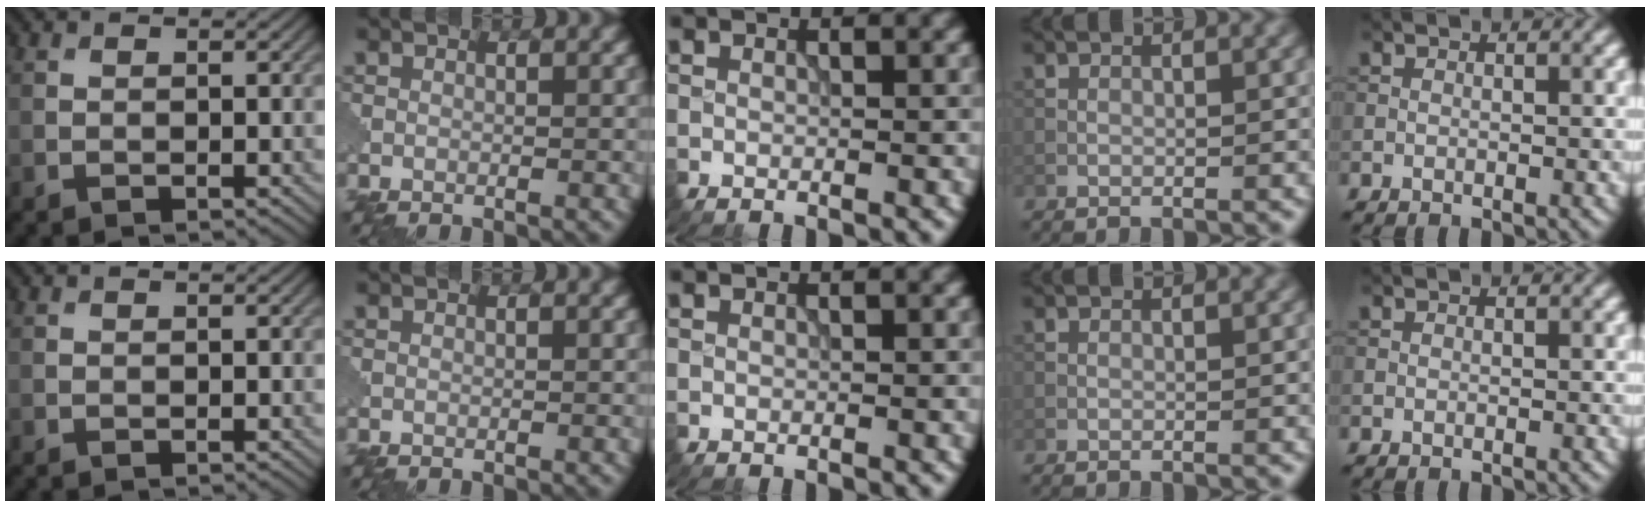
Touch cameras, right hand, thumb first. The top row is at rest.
{}